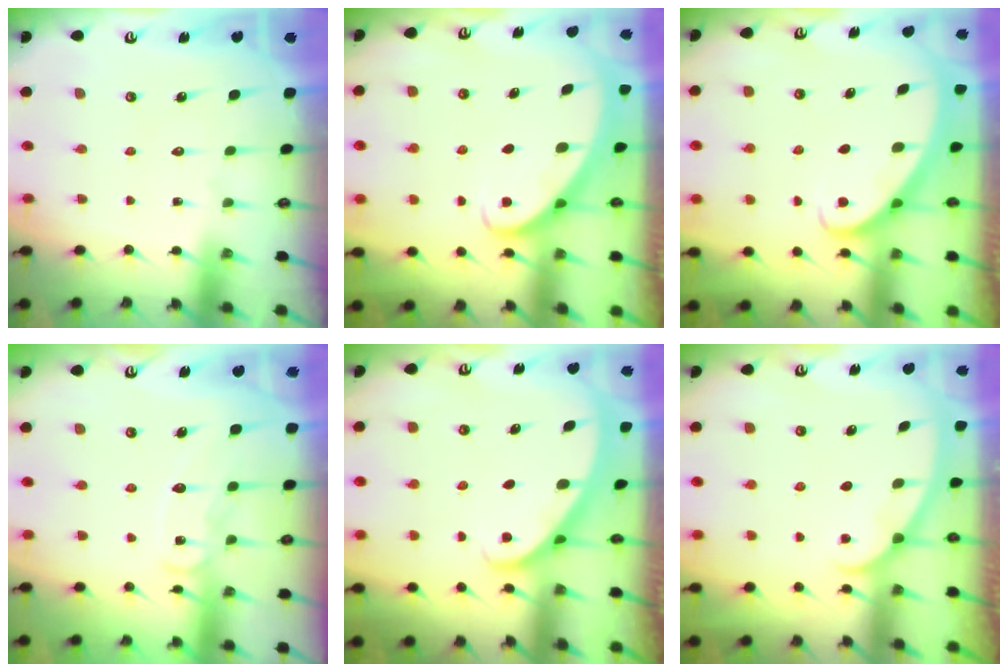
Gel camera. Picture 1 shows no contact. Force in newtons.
{"total": 2.7, "press": 2.7, "slide": 0.2}
{"total": 2.9, "press": 2.9, "slide": 0.2}
{"total": 9.4, "press": 9.4, "slide": 0.9}
{"total": 2.1, "press": 2.1, "slide": 0.2}
{"total": 2.3, "press": 2.3, "slide": 0.2}